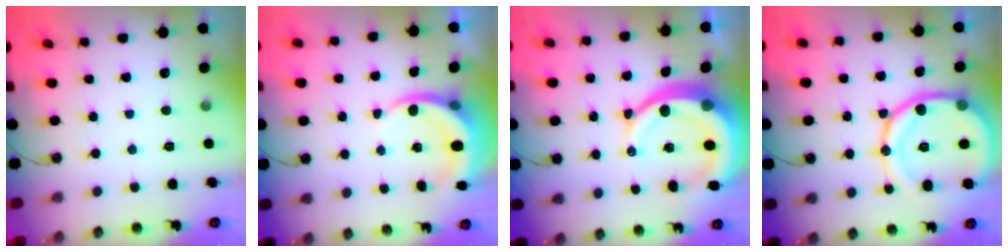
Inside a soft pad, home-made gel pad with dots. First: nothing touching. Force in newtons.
{"total": 5.4, "press": 5.4, "slide": 0.2}
{"total": 16.9, "press": 16.8, "slide": 1.9}
{"total": 18.3, "press": 18.1, "slide": 2.0}